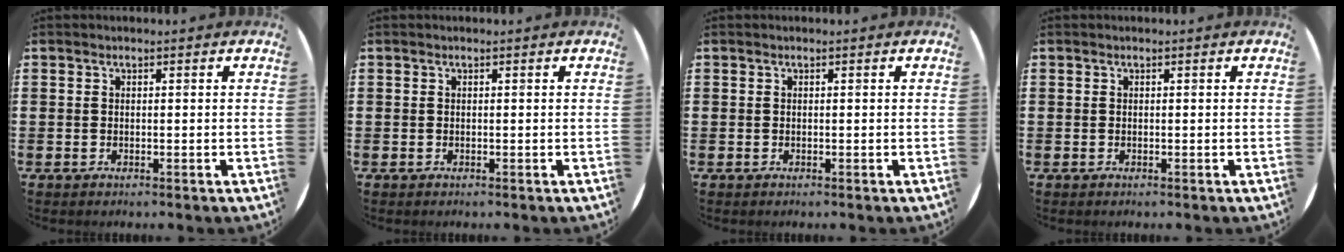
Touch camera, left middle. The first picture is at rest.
{"total": 0.0}
{"total": 0.0}
{"total": 0.0}